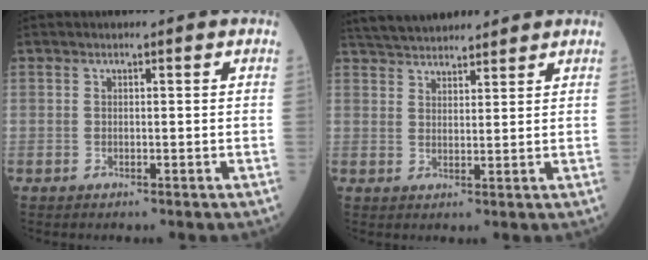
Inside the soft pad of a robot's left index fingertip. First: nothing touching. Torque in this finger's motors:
{"motor_torque": [-0.04, -0.39, 0.13, 0.04]}